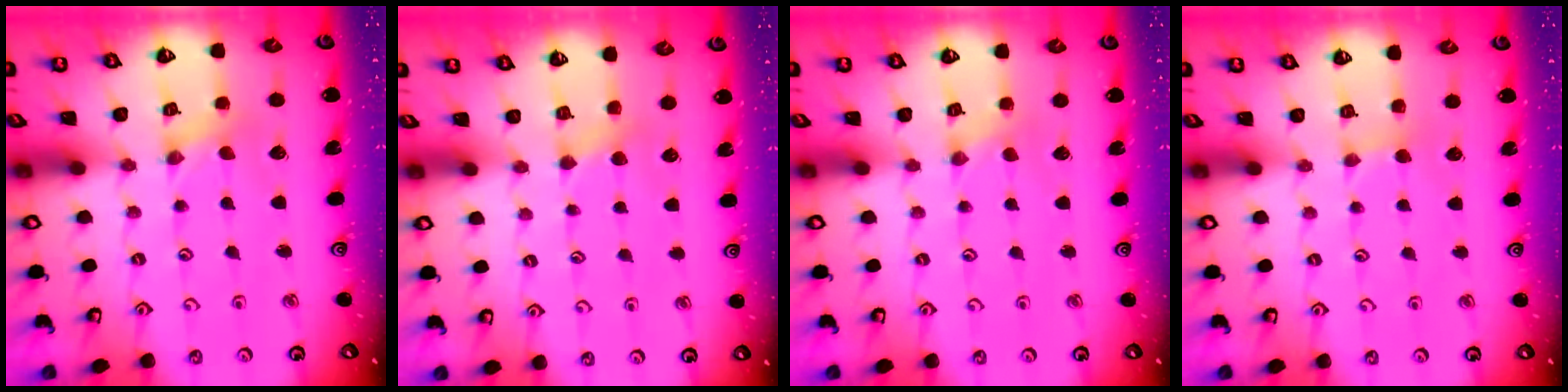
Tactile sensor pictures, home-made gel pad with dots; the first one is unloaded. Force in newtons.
{"total": 3.0, "press": 2.9, "slide": 0.5}
{"total": 0.0}
{"total": 2.1, "press": 2.0, "slide": 0.3}